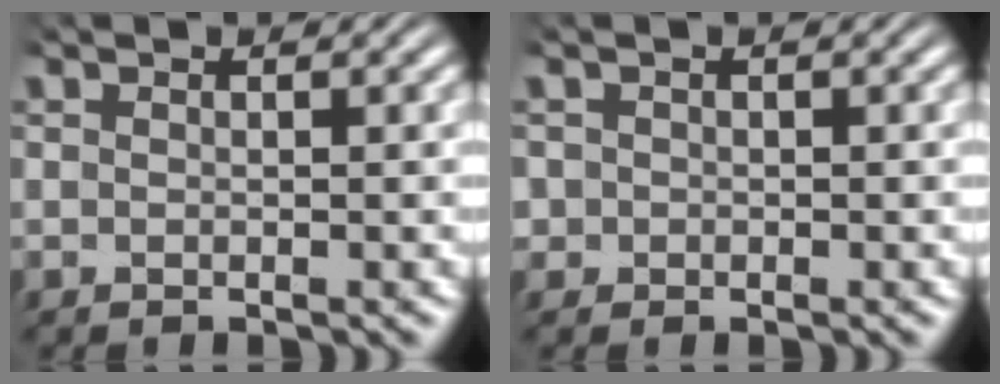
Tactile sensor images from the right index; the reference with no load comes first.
{"total": 1.9, "force": [-0.3, 1.9, 0.2], "torque": [-0.014, -0.008, -0.007]}